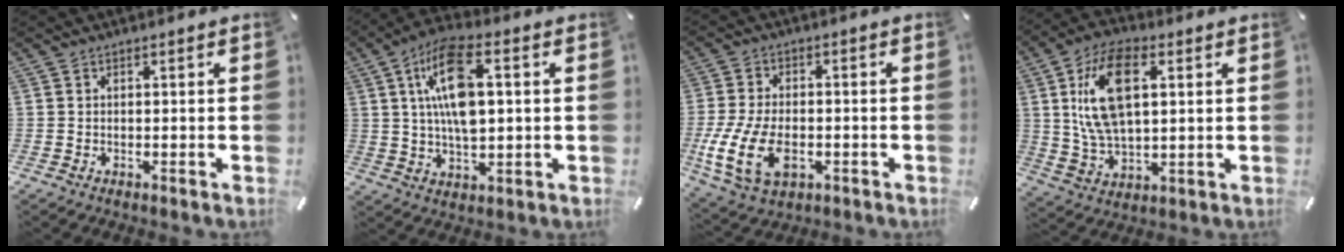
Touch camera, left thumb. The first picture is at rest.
{"total": 14.0, "force": [3.1, 6.3, 12.1], "torque": [-0.252, -0.002, 0.050]}
{"total": 13.0, "force": [-3.5, 8.1, 9.5], "torque": [-0.212, -0.001, -0.060]}
{"total": 14.7, "force": [4.0, 8.2, 11.6], "torque": [-0.258, 0.002, 0.066]}